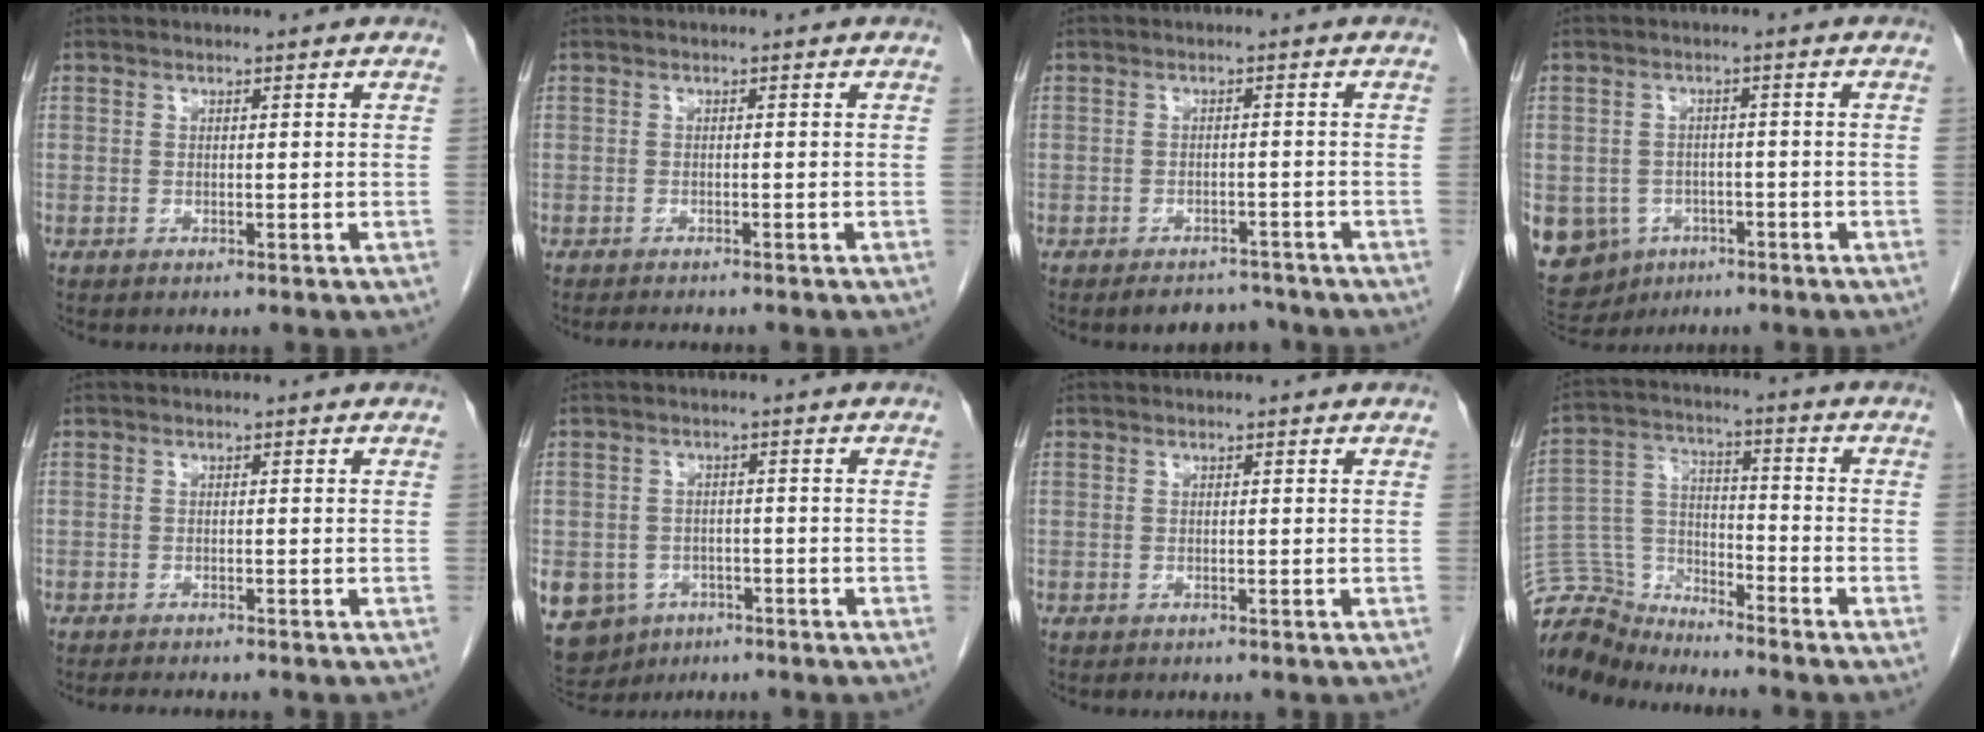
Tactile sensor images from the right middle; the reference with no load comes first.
{"total": 3.4, "force": [-3.0, 0.4, 1.4], "torque": [-0.020, -0.006, -0.039]}
{"total": 4.0, "force": [-3.7, 1.4, 0.5], "torque": [0.002, -0.002, -0.052]}
{"total": 12.0, "force": [-5.1, 10.2, 3.5], "torque": [-0.107, 0.003, -0.061]}
{"total": 3.5, "force": [-3.1, 0.5, 1.6], "torque": [-0.022, -0.006, -0.040]}
{"total": 10.6, "force": [-5.3, 8.7, 2.9], "torque": [-0.084, -0.001, -0.068]}
{"total": 0.0}
{"total": 10.1, "force": [-10.0, 1.4, 0.1], "torque": [-0.009, 0.024, -0.196]}